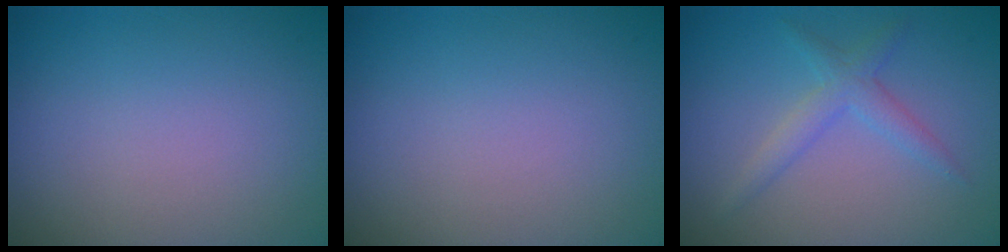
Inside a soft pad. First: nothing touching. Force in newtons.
{"total": 0.0}
{"total": 2.2, "press": 2.2, "slide": 0.1}